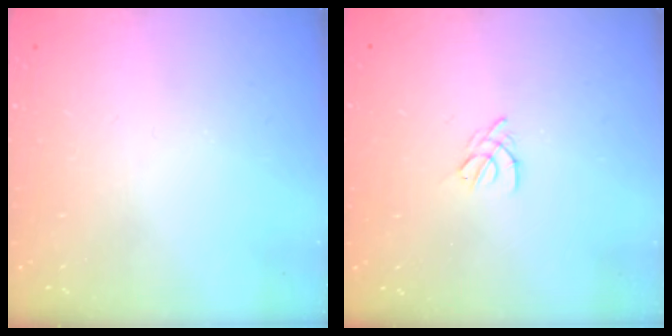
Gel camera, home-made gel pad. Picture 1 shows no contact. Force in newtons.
{"total": 2.5, "press": 2.4, "slide": 0.6}